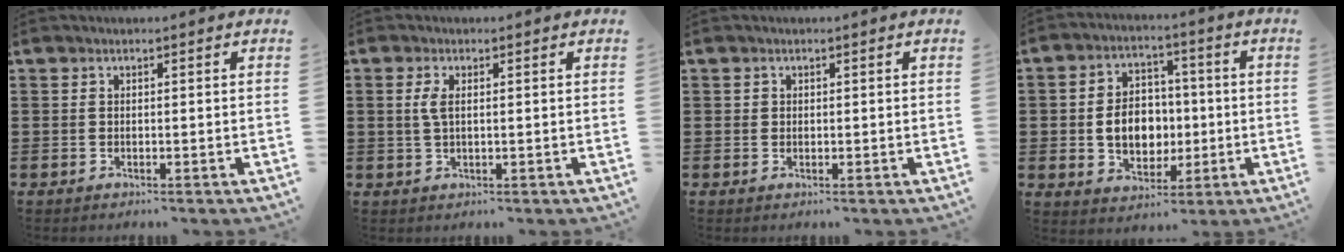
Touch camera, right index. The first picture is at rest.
{"total": 2.2, "force": [0.4, 0.7, 2.0], "torque": [-0.049, 0.002, 0.002]}
{"total": 0.6, "force": [0.2, 0.6, 0.1], "torque": [-0.003, 0.005, 0.003]}
{"total": 7.6, "force": [-0.7, 5.7, 5.0], "torque": [-0.085, 0.003, -0.017]}